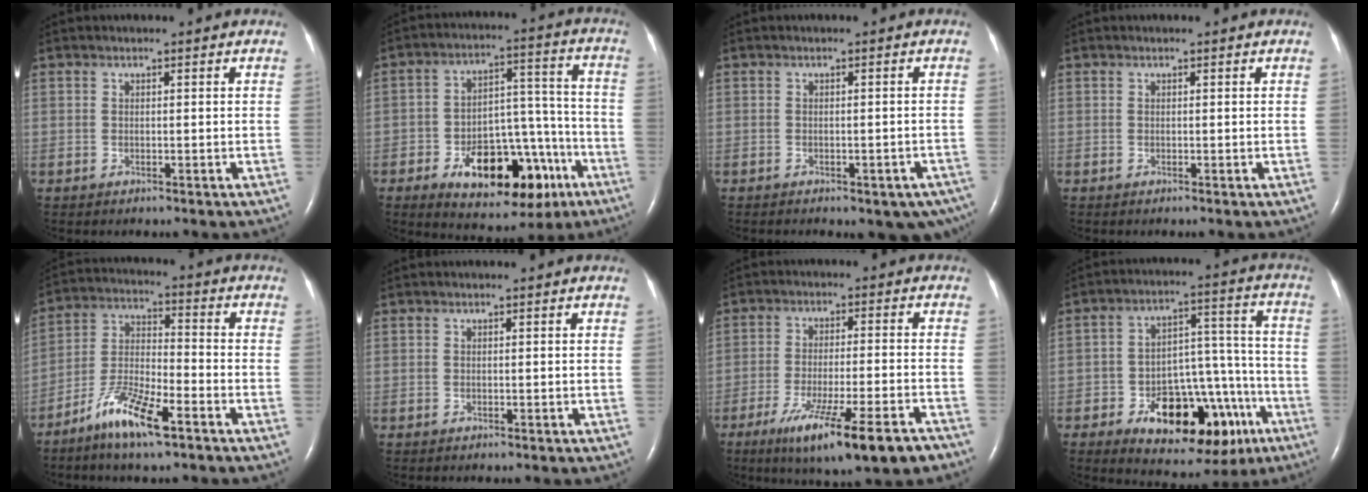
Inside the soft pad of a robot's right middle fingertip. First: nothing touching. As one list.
[{"total": 17.4, "force": [-8.5, 8.2, 12.8], "torque": [-0.178, 0.029, -0.115]}, {"total": 7.9, "force": [-5.9, 3.3, 4.0], "torque": [-0.029, 0.007, -0.069]}, {"total": 0.0}, {"total": 10.5, "force": [-6.6, 1.9, 8.0], "torque": [-0.165, -0.010, -0.126]}, {"total": 0.0}, {"total": 14.7, "force": [-9.6, 1.4, 11.1], "torque": [-0.158, -0.033, -0.149]}, {"total": 18.5, "force": [-8.9, 9.1, 13.5], "torque": [-0.183, 0.036, -0.118]}]